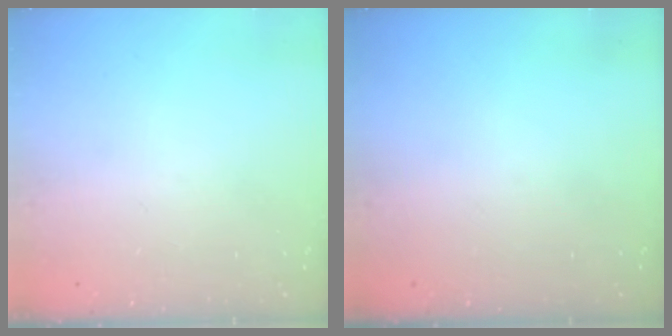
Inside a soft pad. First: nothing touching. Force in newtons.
{"total": 0.0}